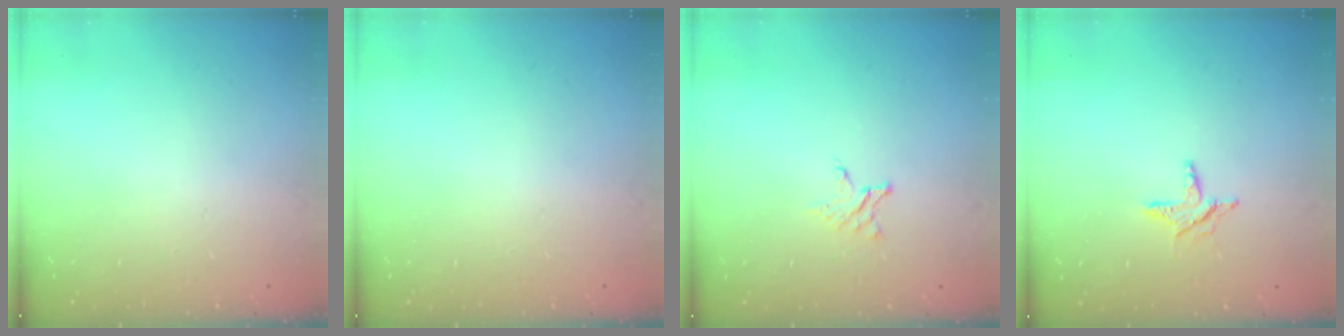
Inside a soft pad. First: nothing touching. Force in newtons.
{"total": 0.0}
{"total": 2.8, "press": 2.8, "slide": 0.3}
{"total": 6.0, "press": 6.0, "slide": 0.3}